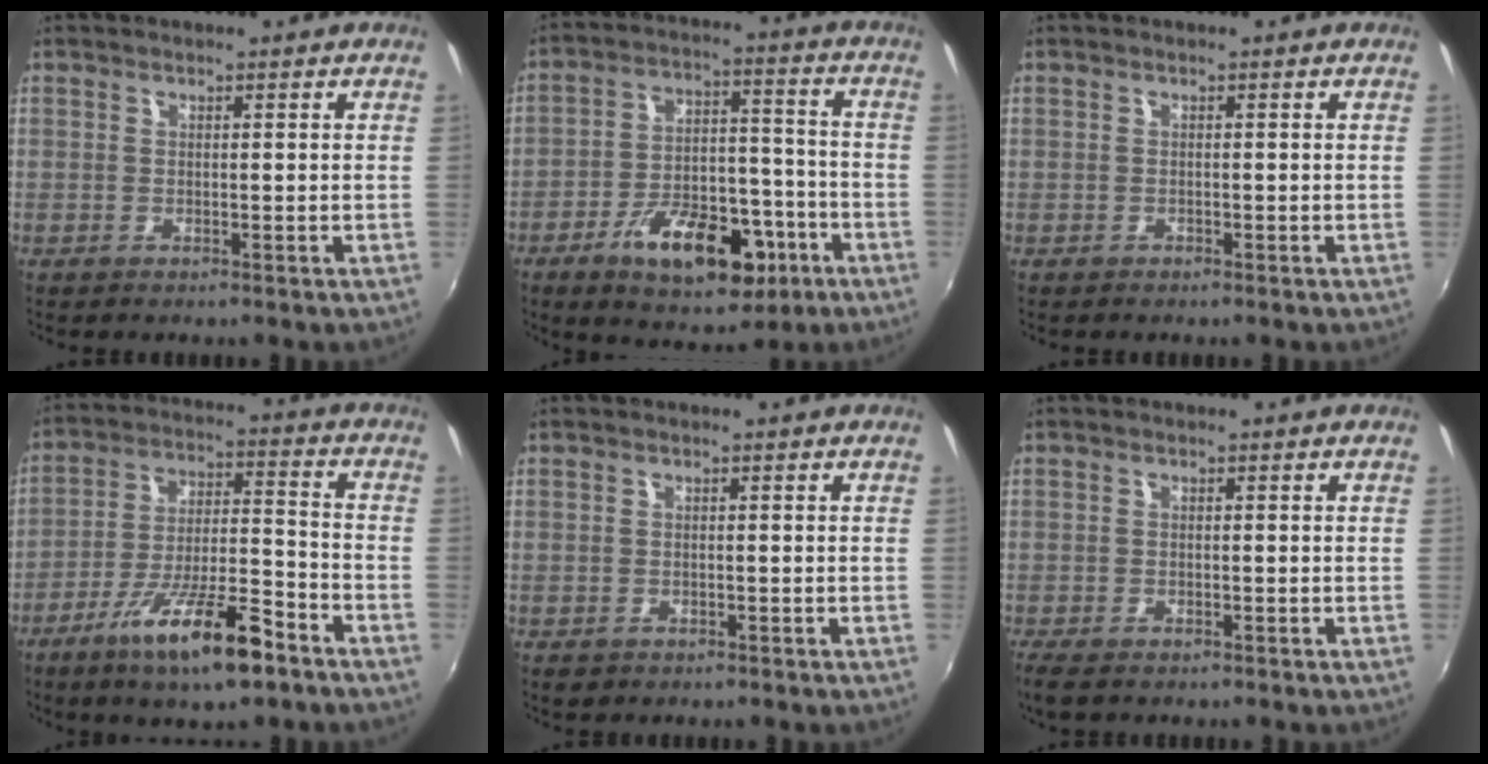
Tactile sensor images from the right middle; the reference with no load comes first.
{"total": 16.5, "force": [-8.8, 8.1, 11.4], "torque": [-0.199, 0.014, -0.128]}
{"total": 0.6, "force": [-0.5, 0.4, -0.1], "torque": [0.001, 0.000, -0.009]}
{"total": 15.4, "force": [-9.9, 2.7, 11.5], "torque": [-0.221, -0.024, -0.174]}
{"total": 1.7, "force": [-0.9, 1.3, 0.7], "torque": [-0.016, -0.005, -0.012]}
{"total": 4.0, "force": [-2.9, 1.6, 2.2], "torque": [-0.052, -0.017, -0.053]}